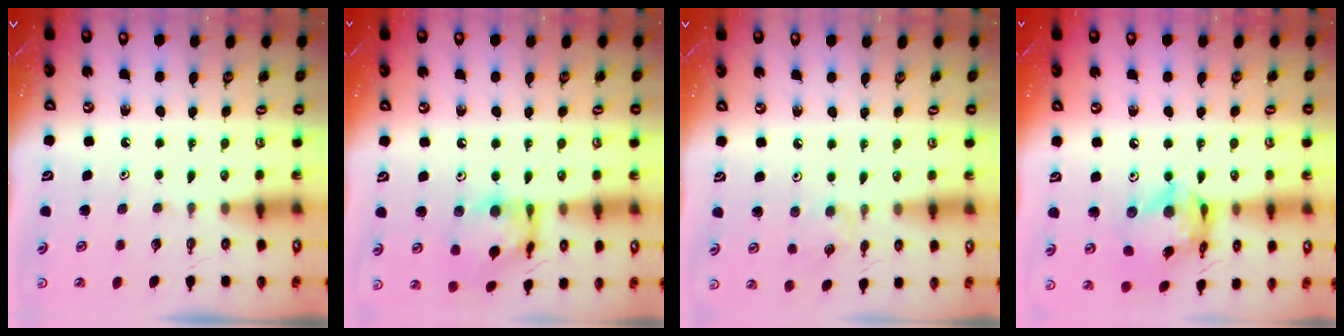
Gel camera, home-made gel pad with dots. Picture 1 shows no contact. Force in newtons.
{"total": 14.0, "press": 13.9, "slide": 1.2}
{"total": 2.4, "press": 2.4, "slide": 0.3}
{"total": 14.8, "press": 14.7, "slide": 1.3}